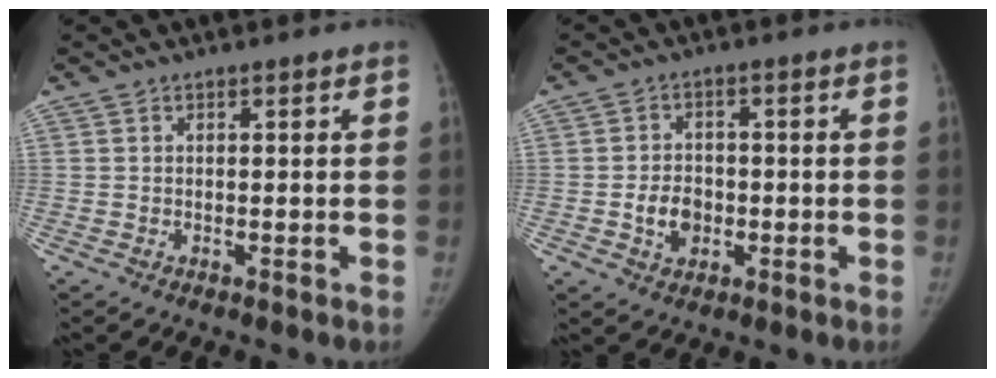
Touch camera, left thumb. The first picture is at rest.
{"total": 5.4, "force": [-1.4, 4.2, 3.2], "torque": [-0.033, 0.010, -0.022]}